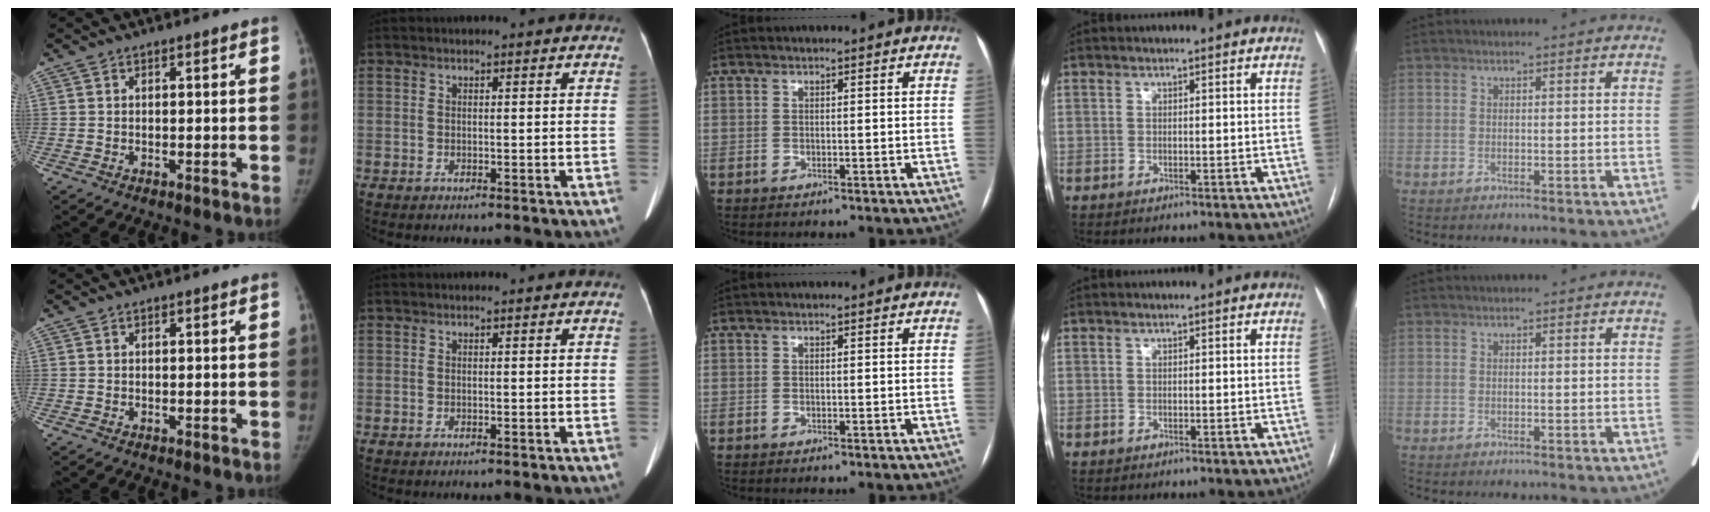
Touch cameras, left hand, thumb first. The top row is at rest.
{}